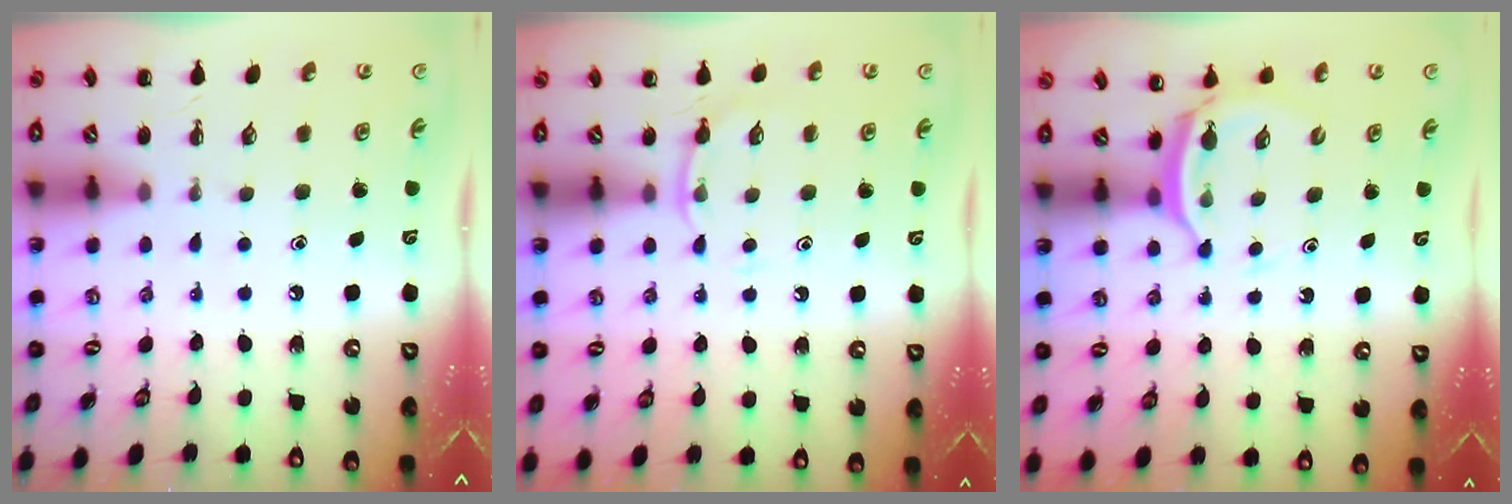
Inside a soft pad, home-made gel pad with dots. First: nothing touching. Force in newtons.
{"total": 5.7, "press": 5.4, "slide": 1.6}
{"total": 3.9, "press": 3.9, "slide": 0.6}